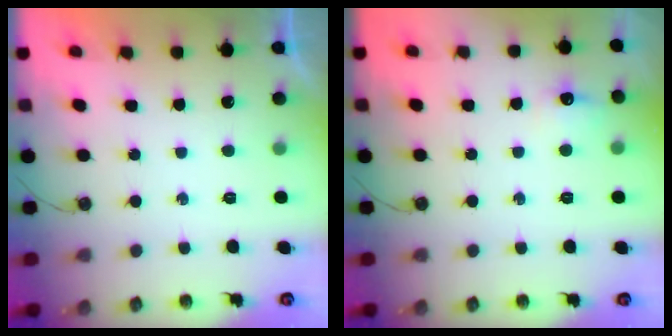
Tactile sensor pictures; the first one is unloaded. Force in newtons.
{"total": 6.9, "press": 6.9, "slide": 0.9}